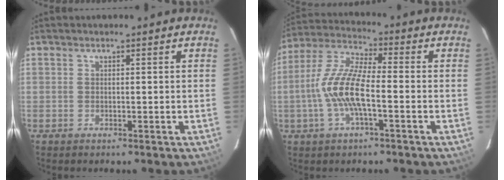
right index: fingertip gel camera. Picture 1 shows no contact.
{"total": 11.6, "force": [-2.7, 3.2, 10.8], "torque": [-0.228, 0.004, -0.056]}